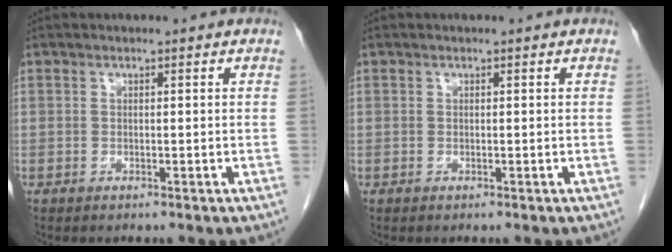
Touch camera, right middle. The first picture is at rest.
{"total": 0.0}